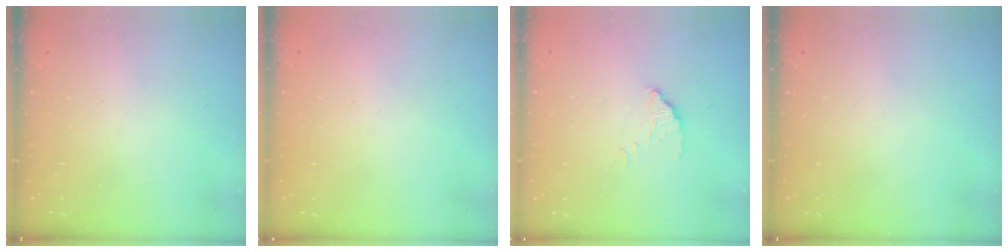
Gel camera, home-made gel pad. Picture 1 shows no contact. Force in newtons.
{"total": 2.2, "press": 2.2, "slide": 0.1}
{"total": 2.0, "press": 2.0, "slide": 0.1}
{"total": 0.0}